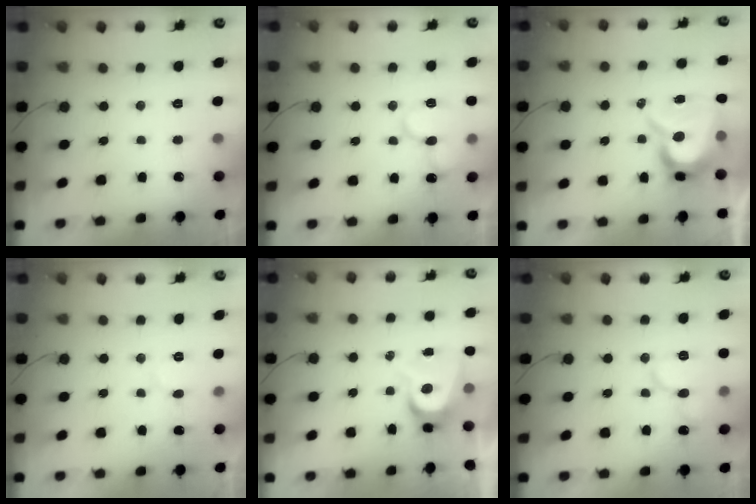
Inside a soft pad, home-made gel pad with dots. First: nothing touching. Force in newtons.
{"total": 12.4, "press": 12.3, "slide": 1.5}
{"total": 11.4, "press": 11.3, "slide": 1.0}
{"total": 4.3, "press": 4.3, "slide": 0.5}
{"total": 6.4, "press": 6.4, "slide": 0.5}
{"total": 11.3, "press": 11.2, "slide": 1.4}